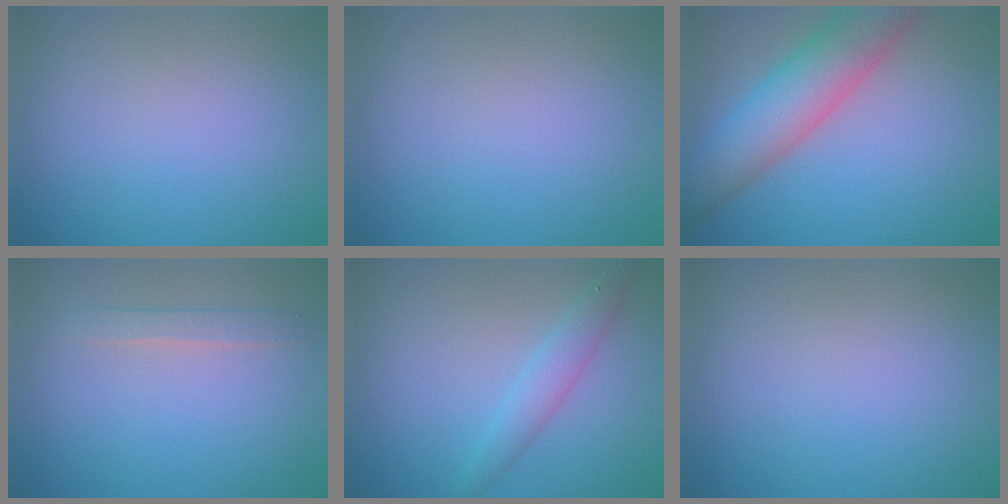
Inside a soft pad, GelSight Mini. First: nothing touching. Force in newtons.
{"total": 0.0}
{"total": 7.6, "press": 7.5, "slide": 0.7}
{"total": 1.3, "press": 1.3, "slide": 0.1}
{"total": 2.3, "press": 2.3, "slide": 0.0}
{"total": 0.0}